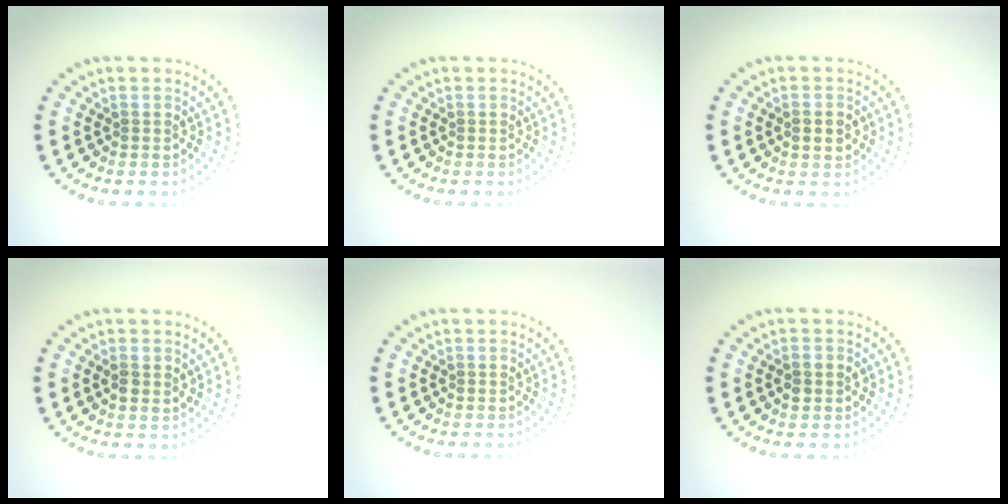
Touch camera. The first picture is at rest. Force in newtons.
{"total": 0.0}
{"total": 2.3, "press": 2.3, "slide": 0.1}
{"total": 1.4, "press": 1.4, "slide": 0.3}
{"total": 0.0}
{"total": 1.3, "press": 1.3, "slide": 0.1}